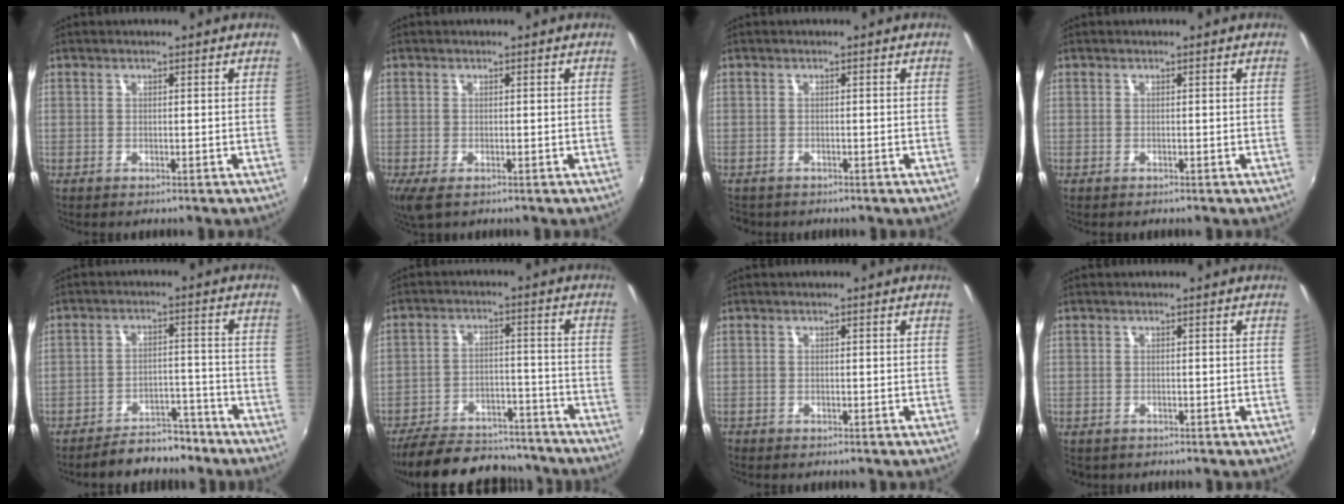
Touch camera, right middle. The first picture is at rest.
{"total": 3.0, "force": [-1.4, 1.0, 2.5], "torque": [-0.046, -0.014, -0.019]}
{"total": 2.1, "force": [-1.7, 1.2, 0.5], "torque": [-0.014, -0.009, -0.026]}
{"total": 0.0}
{"total": 8.8, "force": [-7.7, 3.3, 2.6], "torque": [-0.062, 0.016, -0.100]}
{"total": 21.6, "force": [-18.6, 7.1, 8.3], "torque": [-0.174, 0.005, -0.254]}
{"total": 0.8, "force": [-0.7, 0.4, 0.0], "torque": [-0.004, -0.002, -0.015]}
{"total": 1.6, "force": [-1.0, 1.1, 0.5], "torque": [-0.014, -0.006, -0.014]}